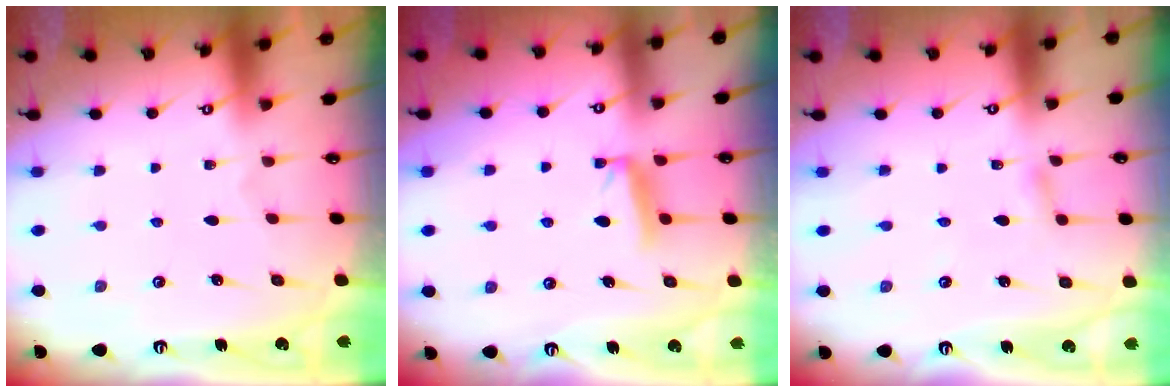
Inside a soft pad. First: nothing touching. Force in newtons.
{"total": 6.1, "press": 6.0, "slide": 0.7}
{"total": 2.3, "press": 2.2, "slide": 0.2}